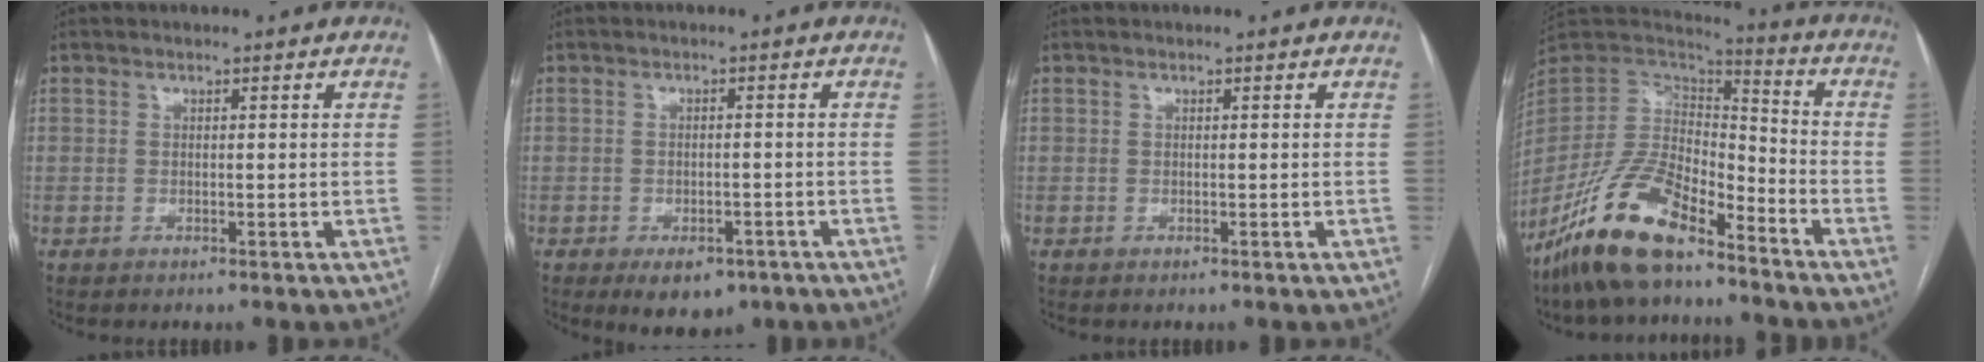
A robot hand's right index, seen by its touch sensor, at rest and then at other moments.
{"total": 5.8, "force": [-3.7, 3.3, 3.0], "torque": [-0.033, -0.001, -0.044]}
{"total": 0.0}
{"total": 16.5, "force": [-11.8, 5.4, 10.2], "torque": [-0.199, 0.001, -0.222]}